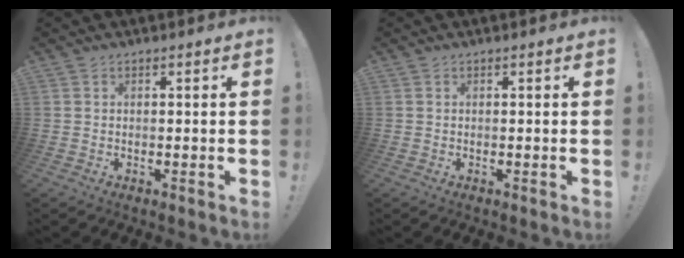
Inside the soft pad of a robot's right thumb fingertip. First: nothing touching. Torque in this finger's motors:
{"motor_torque": [0.00, 0.00, 0.00, 0.00, 0.00]}